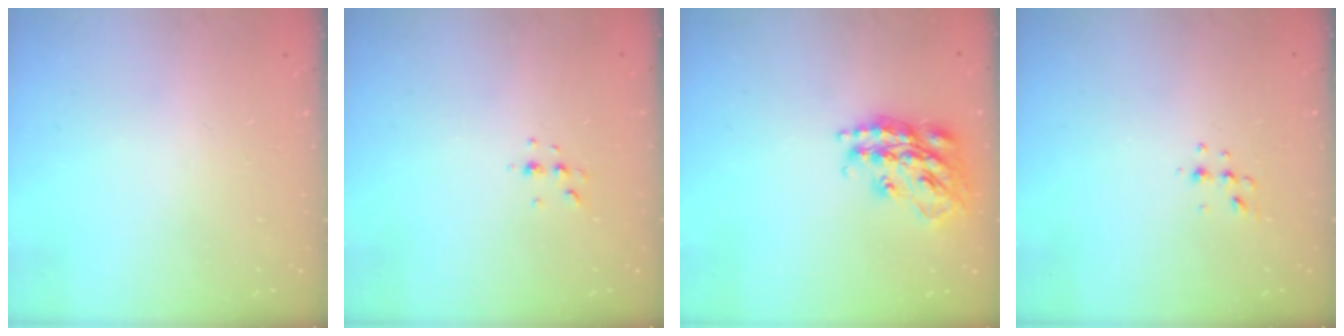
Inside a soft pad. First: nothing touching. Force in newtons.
{"total": 3.7, "press": 3.6, "slide": 0.7}
{"total": 19.2, "press": 19.2, "slide": 1.3}
{"total": 3.8, "press": 3.6, "slide": 1.4}